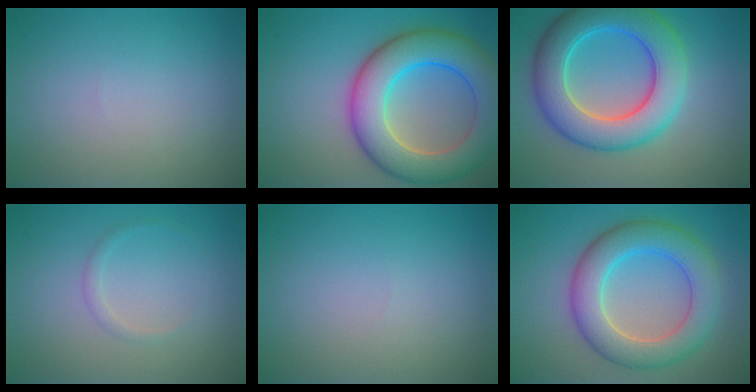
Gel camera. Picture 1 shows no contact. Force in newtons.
{"total": 10.1, "press": 10.1, "slide": 0.3}
{"total": 9.0, "press": 9.0, "slide": 0.3}
{"total": 0.8, "press": 0.8, "slide": 0.0}
{"total": 0.0}
{"total": 7.1, "press": 7.1, "slide": 0.2}